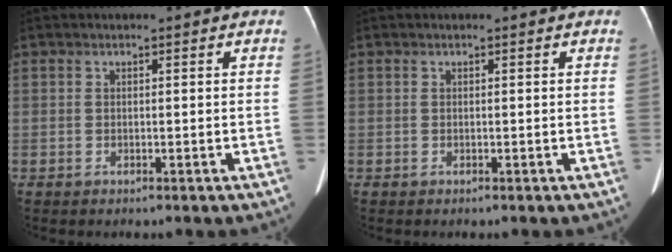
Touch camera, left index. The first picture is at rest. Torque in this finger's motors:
{"motor_torque": [-0.04, -0.30, -0.02, -0.01]}